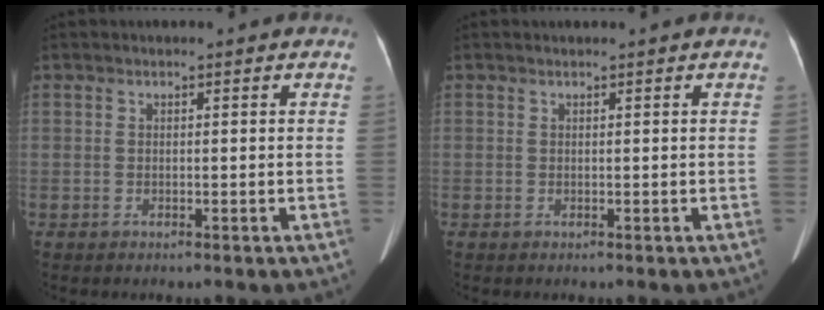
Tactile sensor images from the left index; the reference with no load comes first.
{"total": 0.0}